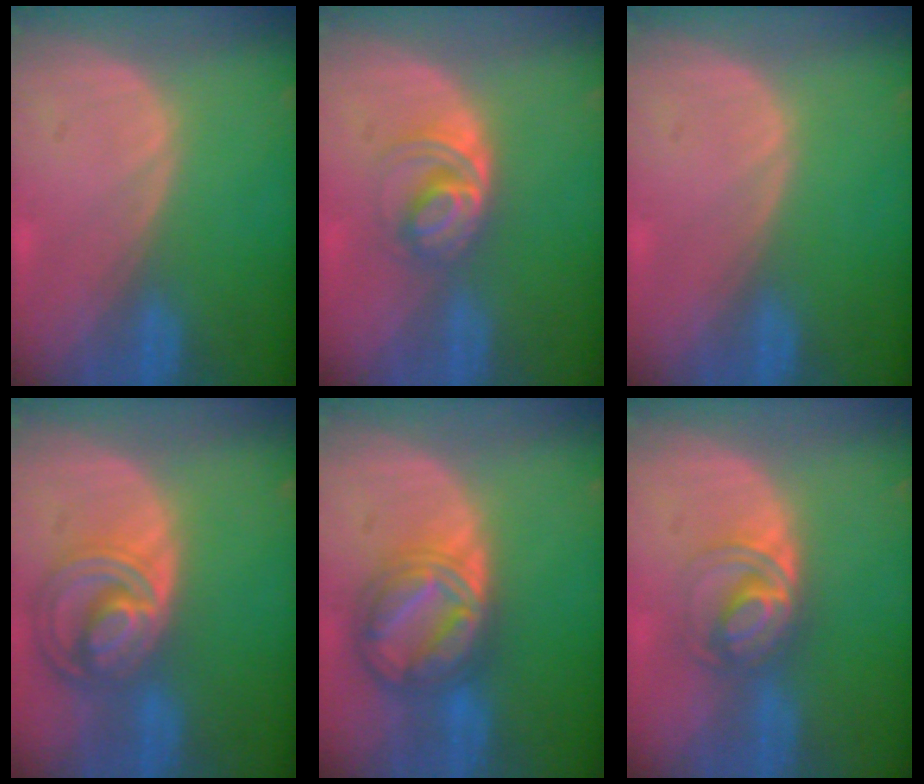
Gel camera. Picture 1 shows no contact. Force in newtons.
{"total": 5.2, "press": 4.9, "slide": 1.7}
{"total": 0.0}
{"total": 8.7, "press": 7.5, "slide": 4.3}
{"total": 8.9, "press": 8.8, "slide": 0.7}
{"total": 5.8, "press": 5.4, "slide": 2.1}